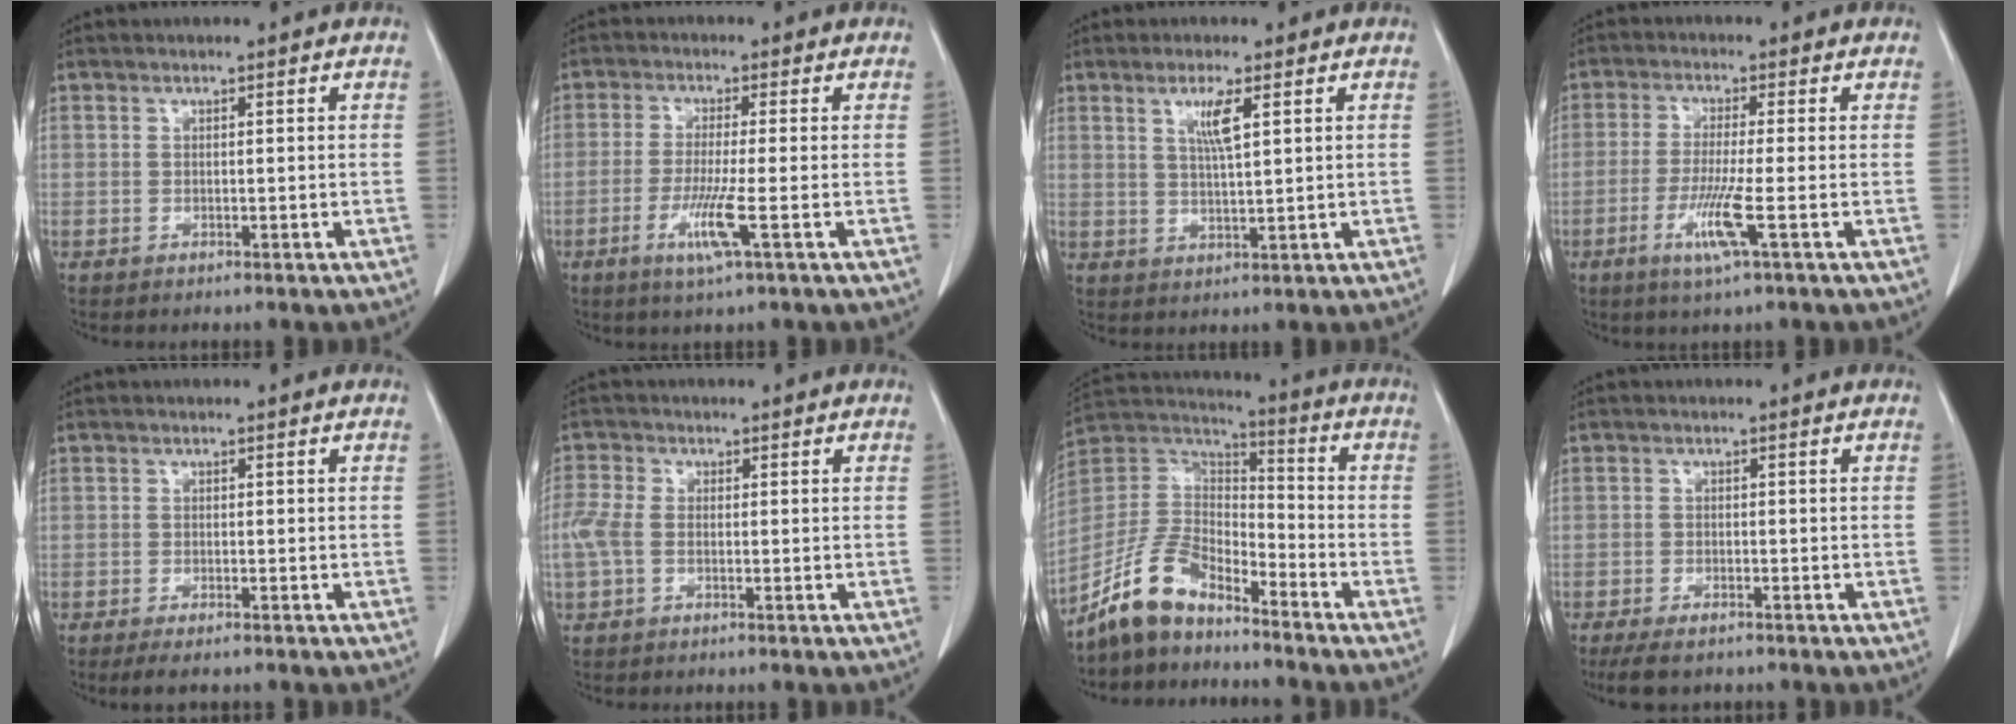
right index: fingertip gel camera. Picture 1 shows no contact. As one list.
[{"total": 5.8, "force": [-2.2, -0.7, 5.4], "torque": [-0.110, -0.019, -0.043]}, {"total": 4.1, "force": [1.8, 0.1, 3.7], "torque": [-0.071, -0.005, 0.034]}, {"total": 6.3, "force": [-2.4, -0.7, 5.8], "torque": [-0.119, -0.020, -0.048]}, {"total": 3.2, "force": [-2.6, 0.5, 1.8], "torque": [-0.028, -0.008, -0.037]}, {"total": 4.3, "force": [-0.7, 2.6, 3.3], "torque": [-0.108, 0.011, -0.018]}, {"total": 11.2, "force": [-9.1, 4.0, 5.2], "torque": [-0.117, 0.021, -0.179]}, {"total": 4.9, "force": [-3.9, 1.4, 2.5], "torque": [-0.041, -0.010, -0.062]}]